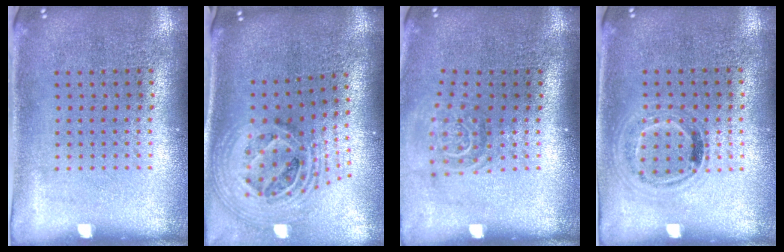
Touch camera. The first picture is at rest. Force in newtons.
{"total": 2.3, "press": 1.6, "slide": 1.6}
{"total": 1.6, "press": 1.1, "slide": 1.1}
{"total": 1.0, "press": 0.9, "slide": 0.3}